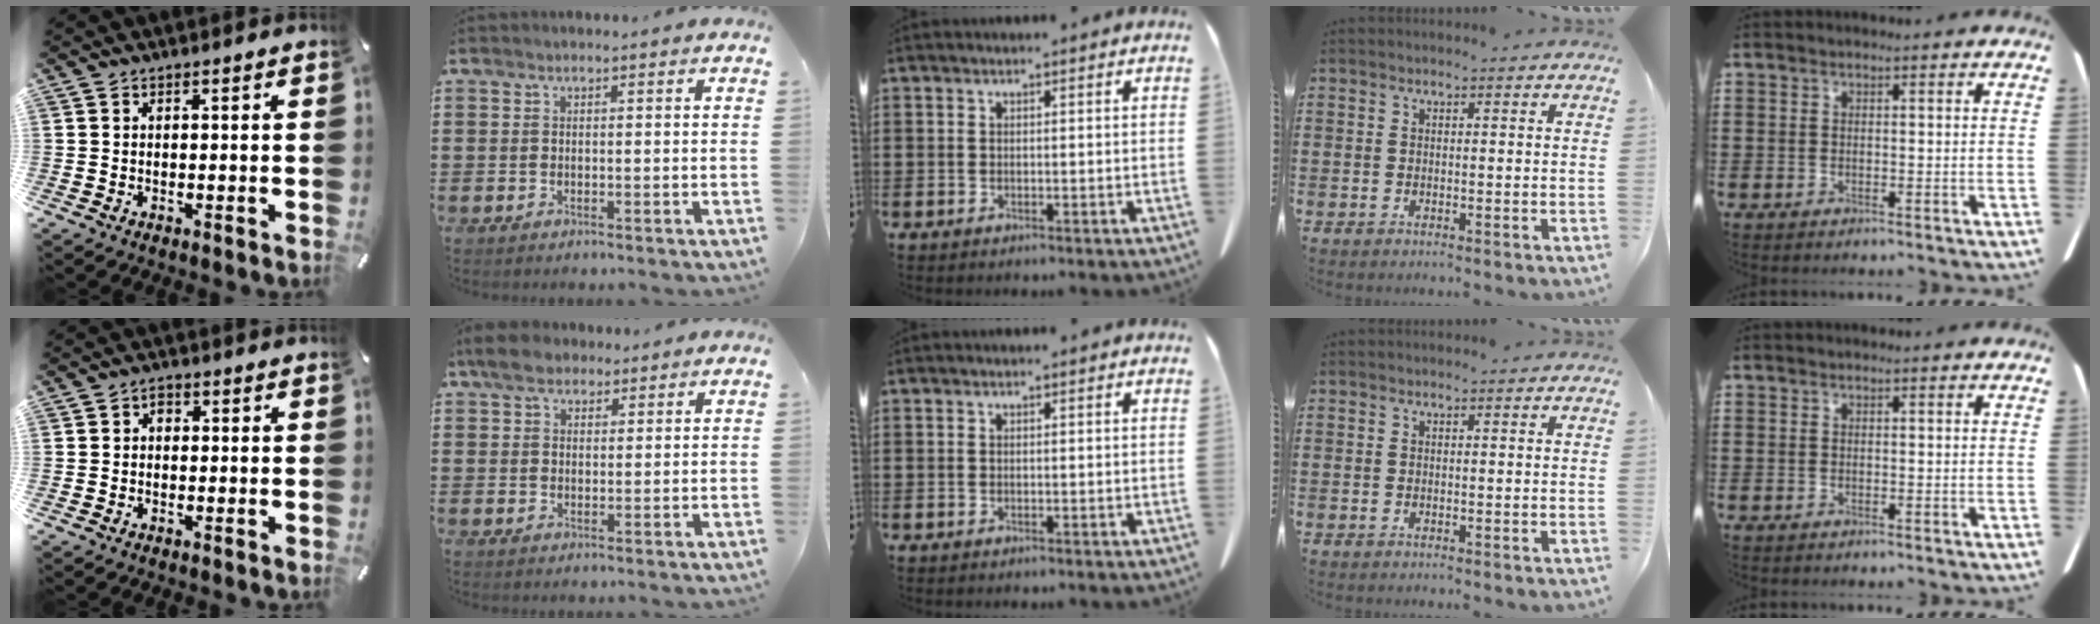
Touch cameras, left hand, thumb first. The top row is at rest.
{"thumb": {"total": 1.4, "force": [-0.1, 1.2, 0.7], "torque": [-0.014, 0.006, -0.004]}, "index": {"total": 4.8, "force": [3.3, 2.9, 1.9], "torque": [-0.045, 0.008, 0.059]}}